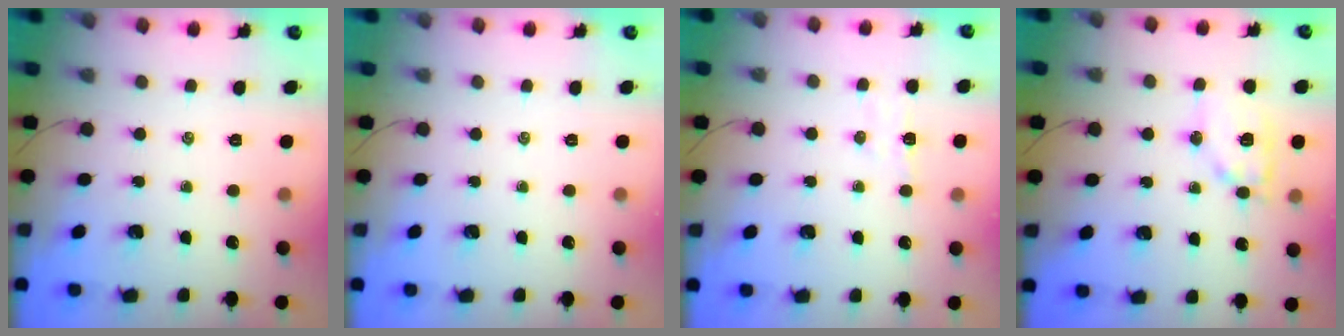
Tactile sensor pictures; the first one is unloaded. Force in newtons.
{"total": 0.0}
{"total": 4.7, "press": 4.6, "slide": 1.0}
{"total": 12.4, "press": 12.3, "slide": 1.2}